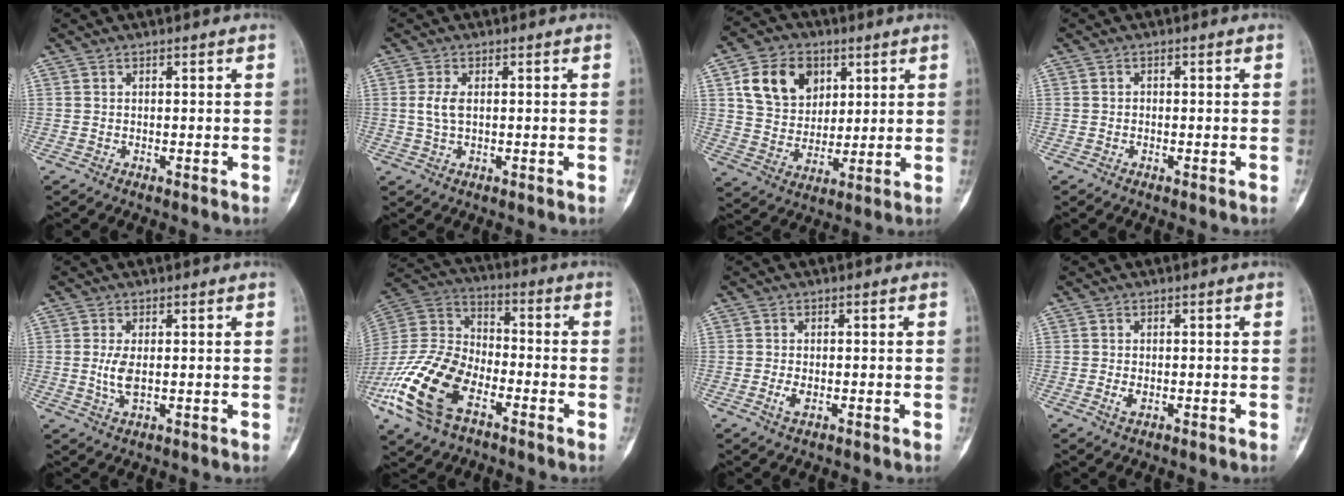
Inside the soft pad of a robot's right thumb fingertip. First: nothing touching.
{"total": 3.1, "force": [0.3, 1.6, 2.7], "torque": [-0.056, 0.003, 0.006]}
{"total": 13.2, "force": [5.0, 10.1, 6.9], "torque": [-0.087, -0.013, 0.092]}
{"total": 0.6, "force": [-0.3, 0.5, 0.2], "torque": [0.004, 0.004, -0.010]}
{"total": 3.6, "force": [-0.1, 1.5, 3.3], "torque": [-0.070, -0.007, 0.000]}
{"total": 20.2, "force": [-9.5, 11.0, 14.0], "torque": [-0.292, 0.043, -0.182]}
{"total": 2.4, "force": [-0.9, 1.2, 1.9], "torque": [-0.045, 0.003, -0.016]}
{"total": 1.9, "force": [-0.7, 1.0, 1.5], "torque": [-0.035, 0.002, -0.012]}